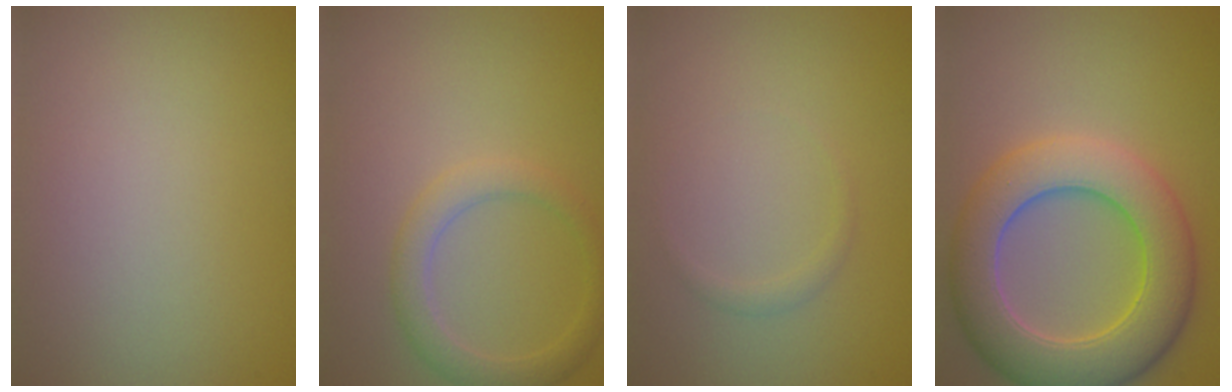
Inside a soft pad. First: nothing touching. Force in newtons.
{"total": 2.6, "press": 2.6, "slide": 0.2}
{"total": 0.7, "press": 0.7, "slide": 0.0}
{"total": 8.4, "press": 8.4, "slide": 0.4}